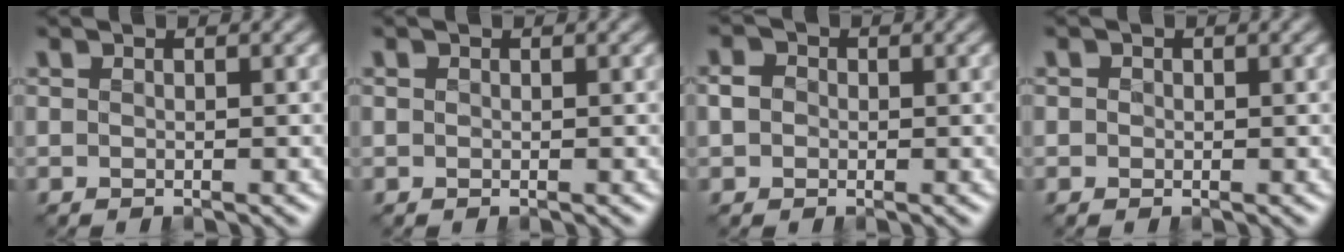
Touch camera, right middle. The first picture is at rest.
{"total": 0.0}
{"total": 1.6, "force": [0.0, 1.4, 0.7], "torque": [-0.013, 0.000, -0.007]}
{"total": 0.6, "force": [0.1, 0.6, 0.2], "torque": [0.001, -0.004, -0.002]}